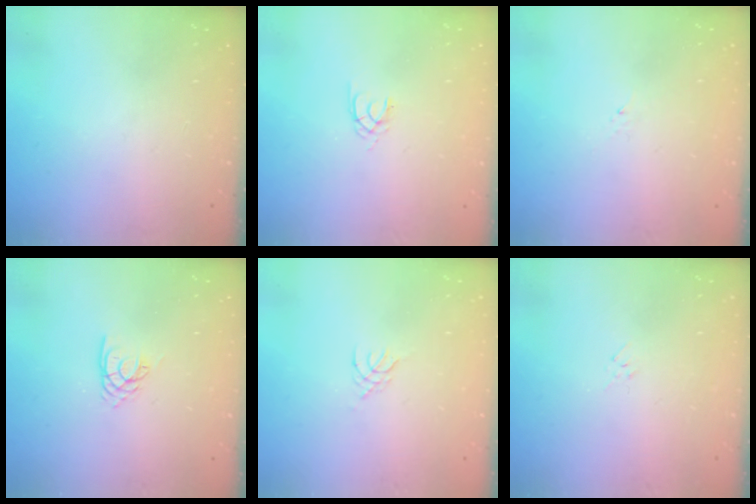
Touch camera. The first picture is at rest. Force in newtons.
{"total": 1.3, "press": 1.2, "slide": 0.3}
{"total": 1.2, "press": 1.1, "slide": 0.2}
{"total": 2.7, "press": 2.7, "slide": 0.1}
{"total": 1.2, "press": 1.2, "slide": 0.3}
{"total": 2.9, "press": 2.9, "slide": 0.6}